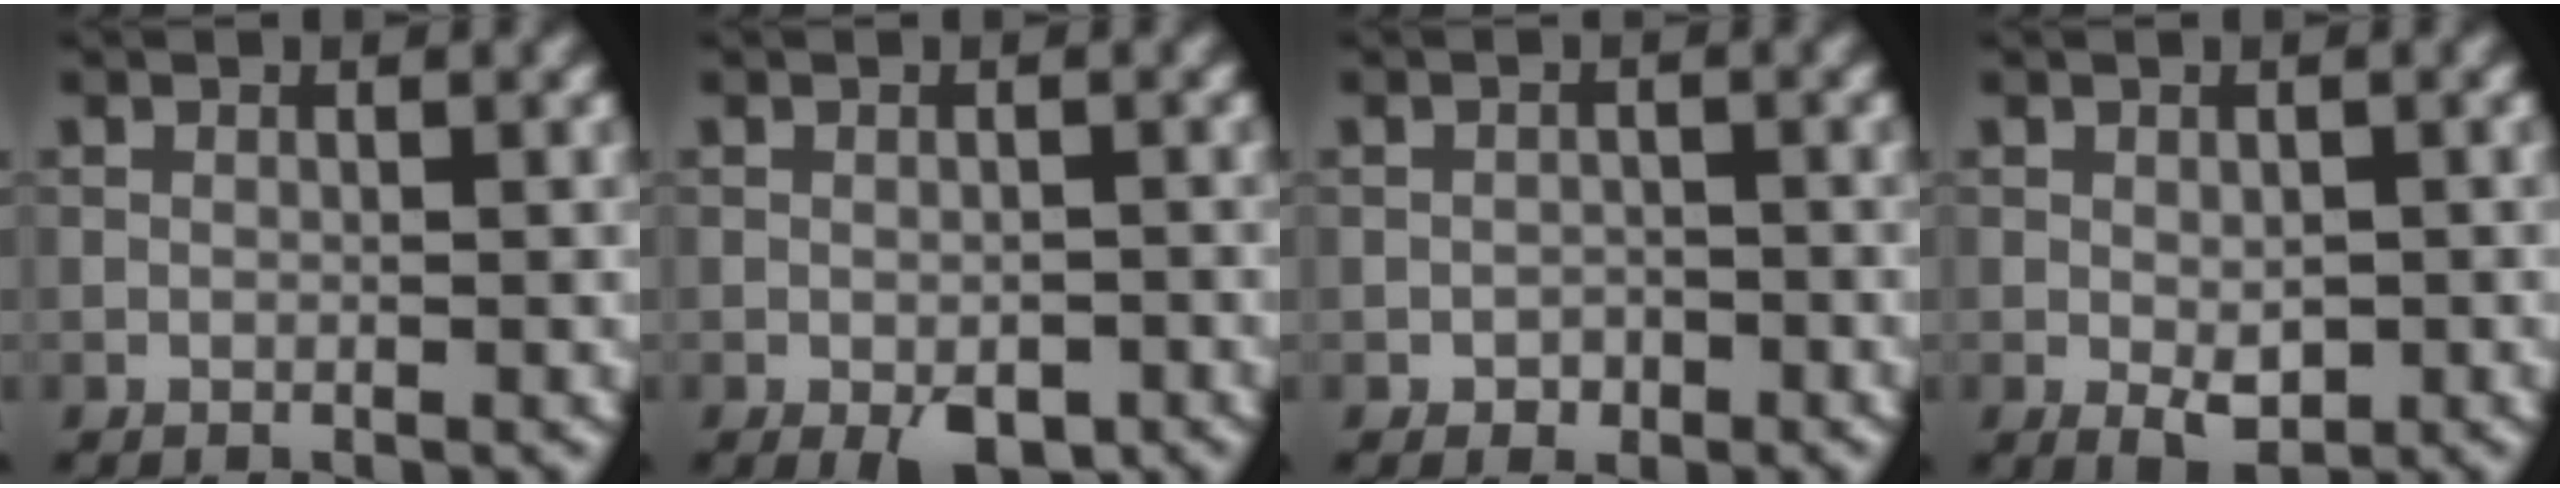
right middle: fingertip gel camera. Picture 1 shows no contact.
{"total": 3.1, "force": [-1.5, 1.5, 2.3], "torque": [-0.034, -0.007, -0.019]}
{"total": 1.3, "force": [-0.7, 1.0, 0.4], "torque": [-0.001, 0.000, -0.013]}
{"total": 2.8, "force": [-0.6, 1.5, 2.2], "torque": [-0.035, -0.008, -0.006]}